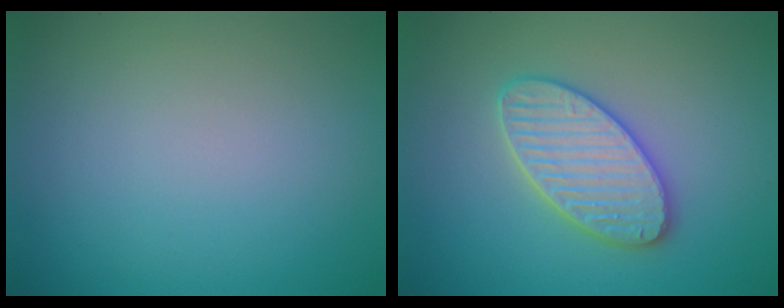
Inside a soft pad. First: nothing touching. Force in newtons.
{"total": 4.4, "press": 4.3, "slide": 0.5}